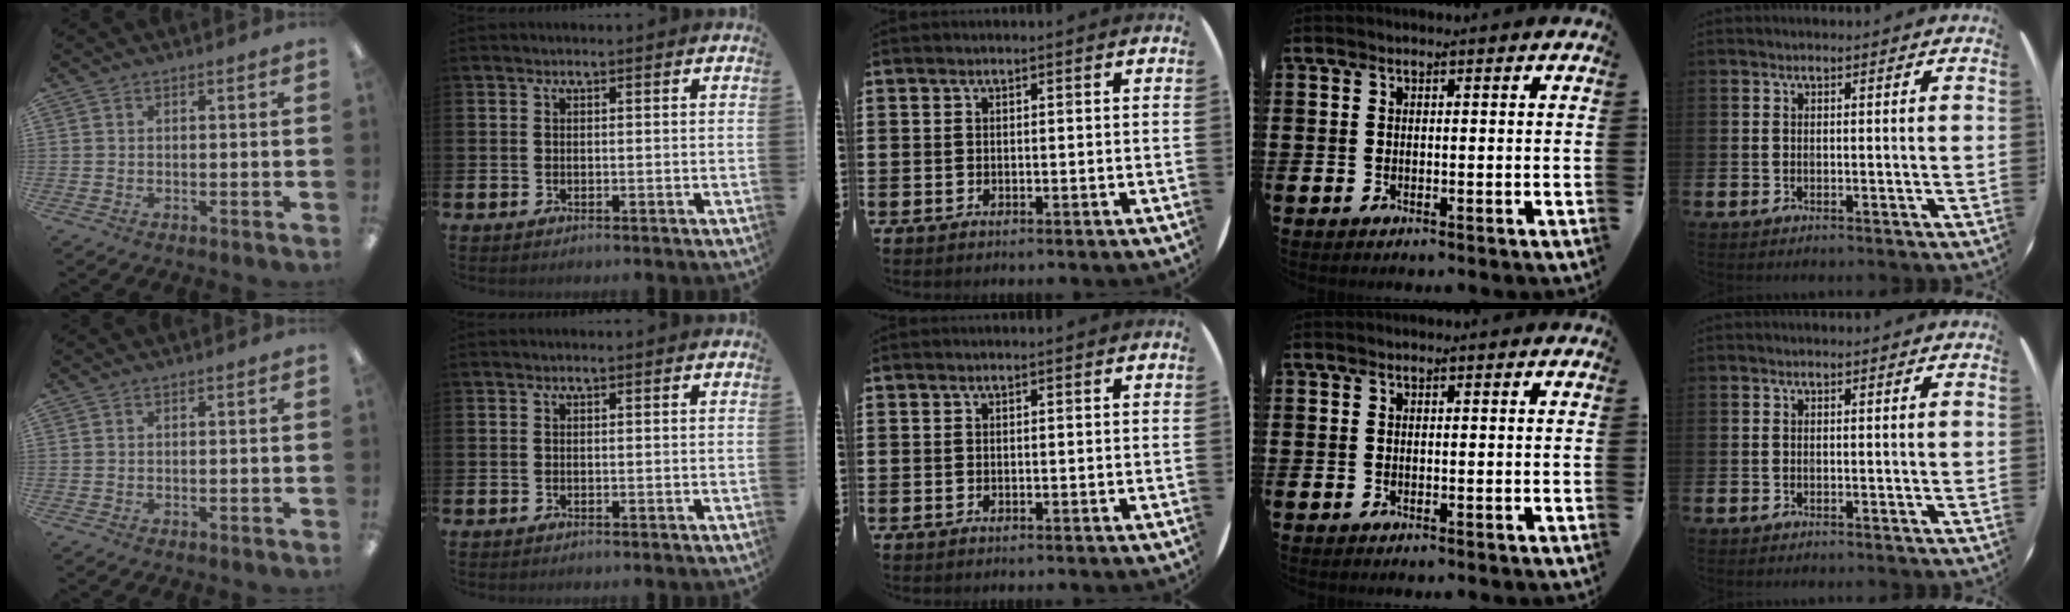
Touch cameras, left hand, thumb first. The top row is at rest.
{}